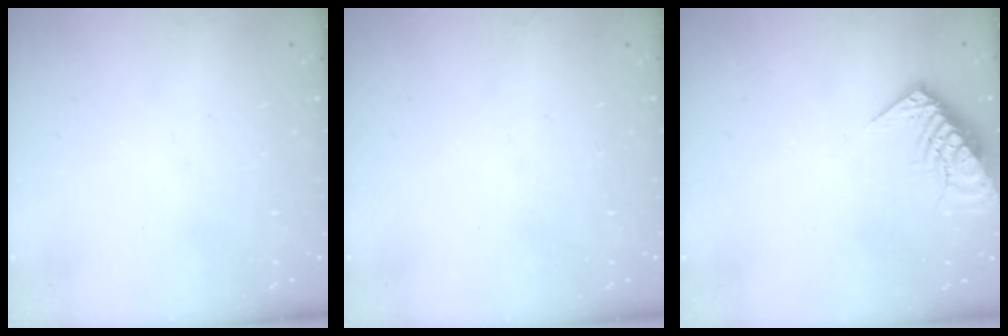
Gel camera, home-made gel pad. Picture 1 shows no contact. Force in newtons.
{"total": 0.0}
{"total": 13.4, "press": 13.3, "slide": 1.8}